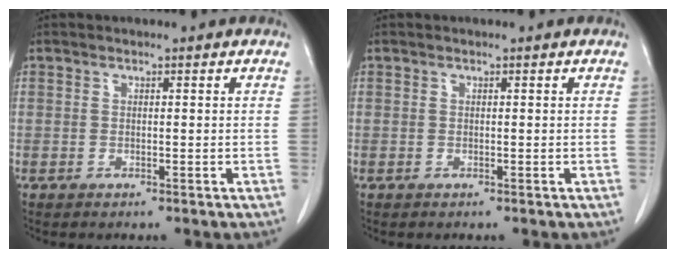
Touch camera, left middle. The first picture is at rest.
{"total": 0.0}